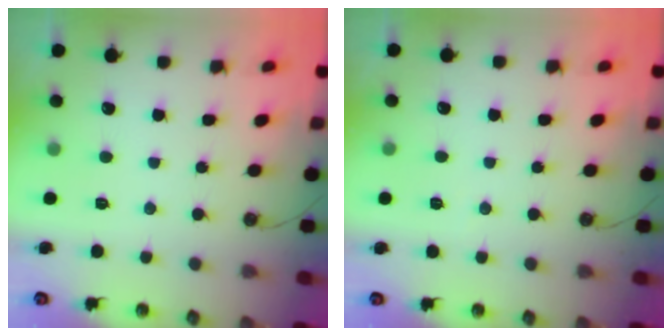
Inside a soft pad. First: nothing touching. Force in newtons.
{"total": 4.7, "press": 1.7, "slide": 4.3}